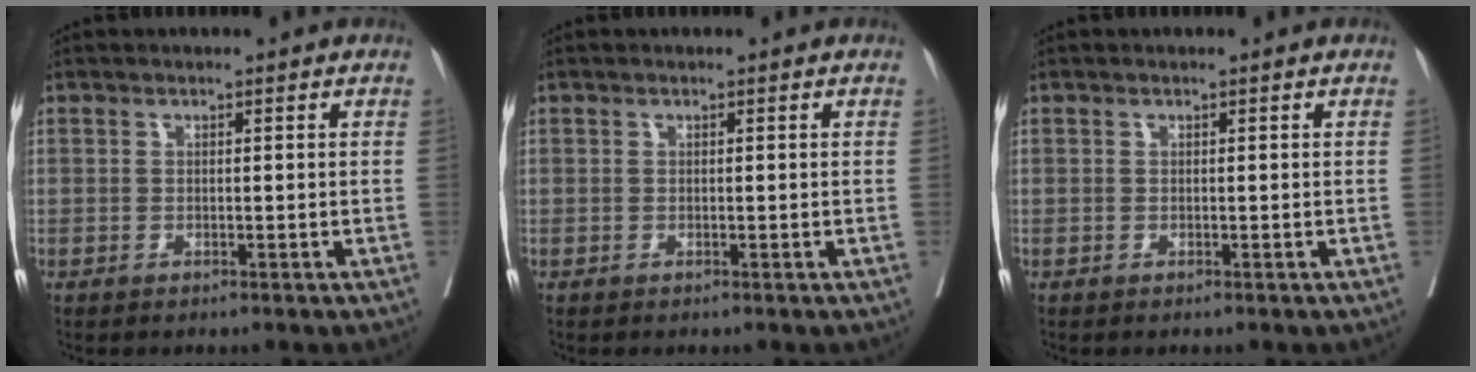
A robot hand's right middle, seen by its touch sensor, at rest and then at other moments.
{"total": 0.0}
{"total": 0.0}